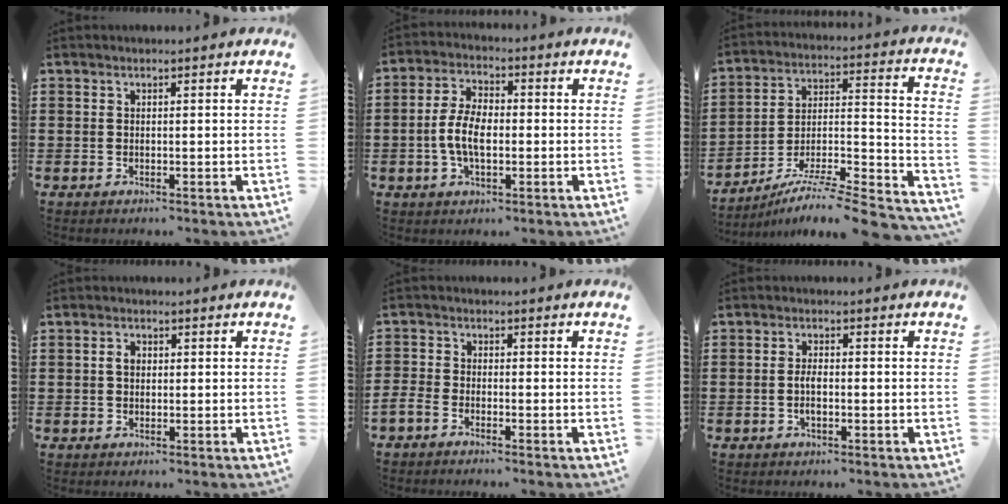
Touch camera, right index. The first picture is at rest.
{"total": 6.5, "force": [-1.1, 3.4, 5.4], "torque": [-0.133, -0.003, -0.029]}
{"total": 7.2, "force": [-6.0, 0.3, 4.0], "torque": [-0.066, -0.007, -0.124]}
{"total": 1.8, "force": [0.2, 1.3, 1.3], "torque": [-0.027, 0.008, 0.003]}
{"total": 2.0, "force": [-1.9, 0.3, 0.5], "torque": [-0.019, 0.000, -0.040]}
{"total": 2.7, "force": [-0.5, 1.1, 2.4], "torque": [-0.054, 0.001, -0.013]}